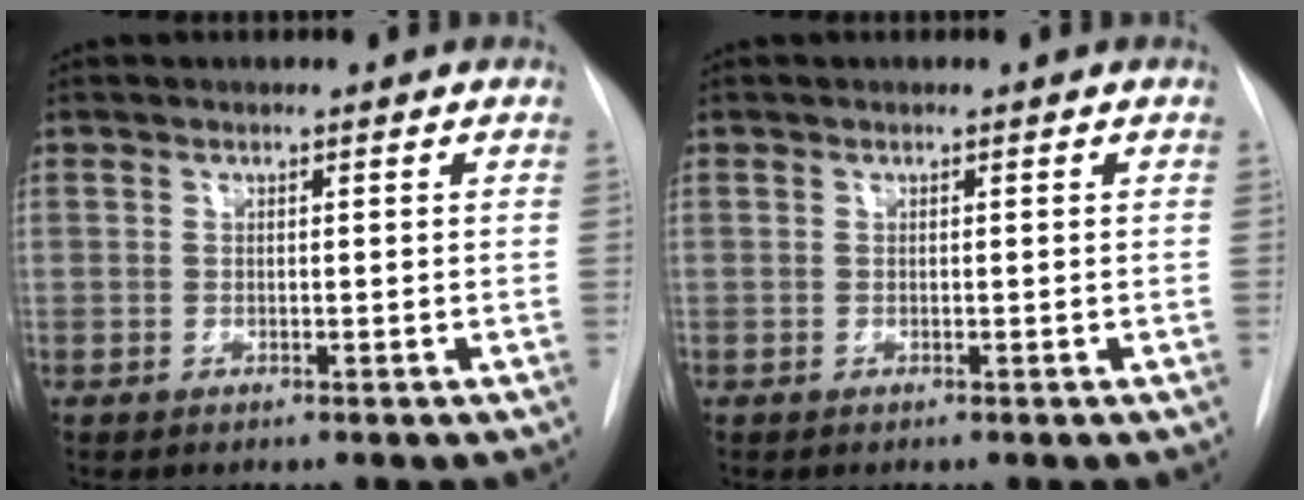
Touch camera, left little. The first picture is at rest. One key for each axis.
{"total": 0.0}